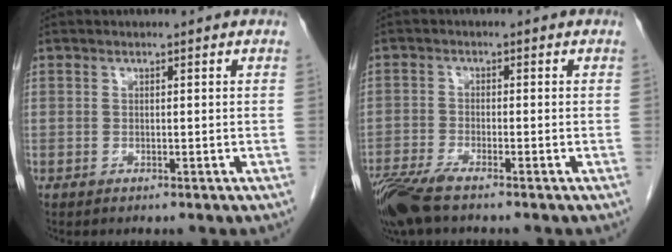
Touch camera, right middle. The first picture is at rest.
{"total": 6.9, "force": [-5.3, 1.0, 4.3], "torque": [-0.087, -0.018, -0.102]}